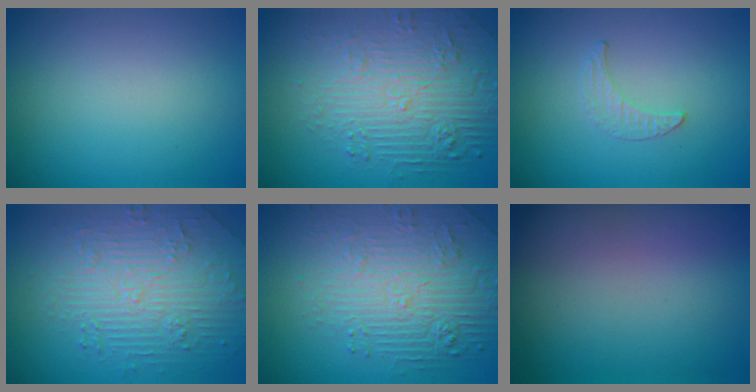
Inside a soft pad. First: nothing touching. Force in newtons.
{"total": 7.7, "press": 5.7, "slide": 5.2}
{"total": 0.5, "press": 0.5, "slide": 0.2}
{"total": 4.7, "press": 4.6, "slide": 0.8}
{"total": 5.7, "press": 5.0, "slide": 2.8}
{"total": 0.0}